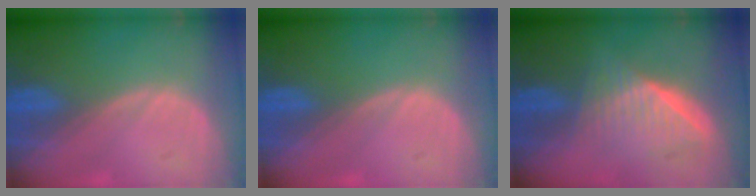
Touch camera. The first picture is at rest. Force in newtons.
{"total": 0.0}
{"total": 6.7, "press": 6.0, "slide": 3.0}